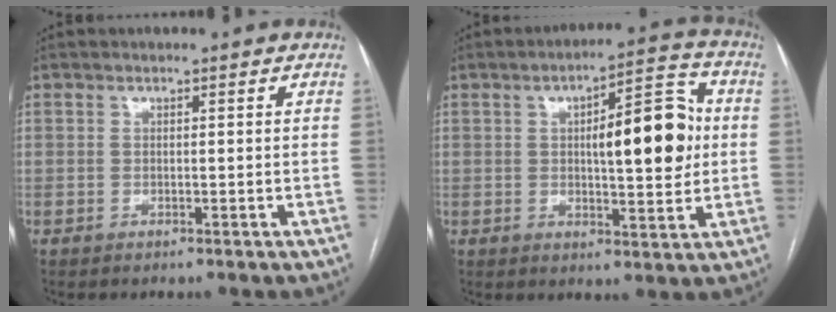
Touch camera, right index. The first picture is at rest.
{"total": 12.5, "force": [1.3, 3.4, 11.9], "torque": [-0.168, 0.024, 0.021]}